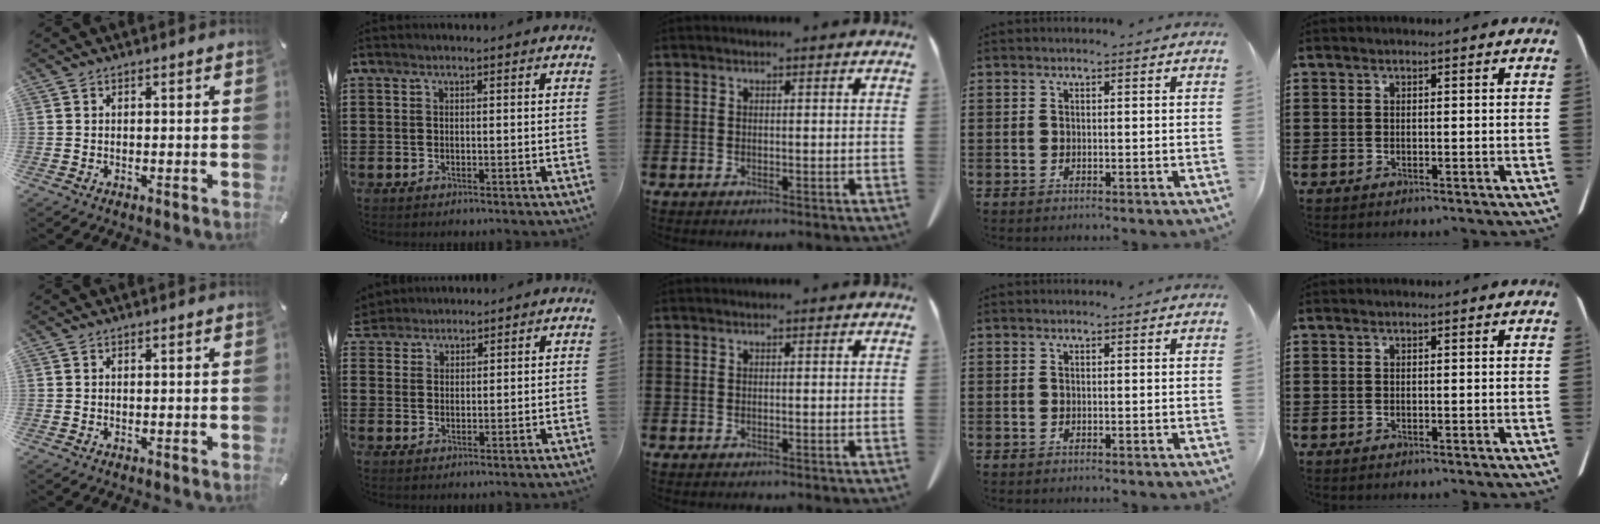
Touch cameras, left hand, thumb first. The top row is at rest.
{"index": {"total": 2.7, "force": [2.4, 1.2, -0.5], "torque": [-0.004, 0.002, 0.046]}}